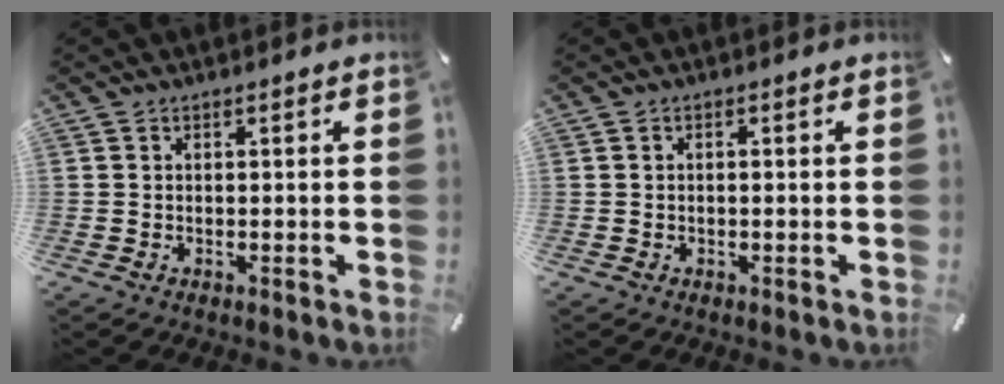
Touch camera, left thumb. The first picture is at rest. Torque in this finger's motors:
{"motor_torque": [0.21, -0.61, 0.01, 0.07, -0.03]}